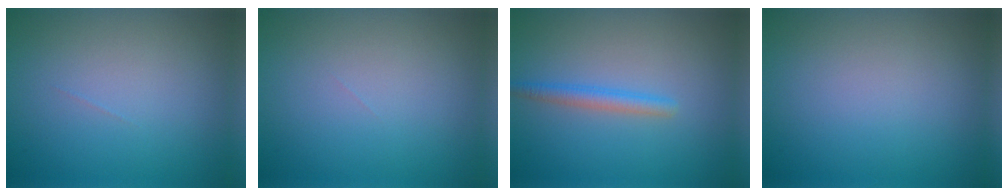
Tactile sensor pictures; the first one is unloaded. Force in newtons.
{"total": 0.0}
{"total": 1.9, "press": 1.9, "slide": 0.0}
{"total": 0.0}